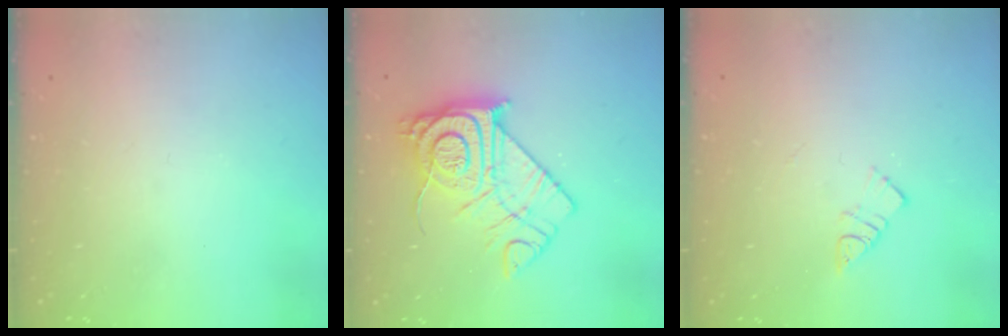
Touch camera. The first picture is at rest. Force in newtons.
{"total": 17.2, "press": 17.1, "slide": 1.3}
{"total": 5.6, "press": 5.6, "slide": 0.2}